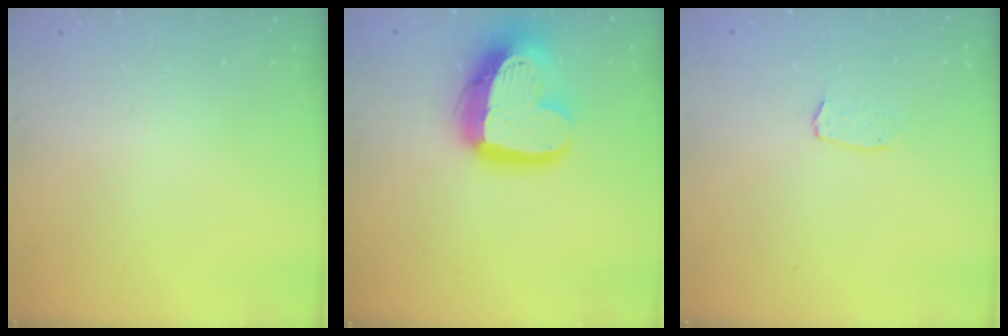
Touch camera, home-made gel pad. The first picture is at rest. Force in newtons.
{"total": 18.8, "press": 18.7, "slide": 1.8}
{"total": 3.0, "press": 3.0, "slide": 0.2}